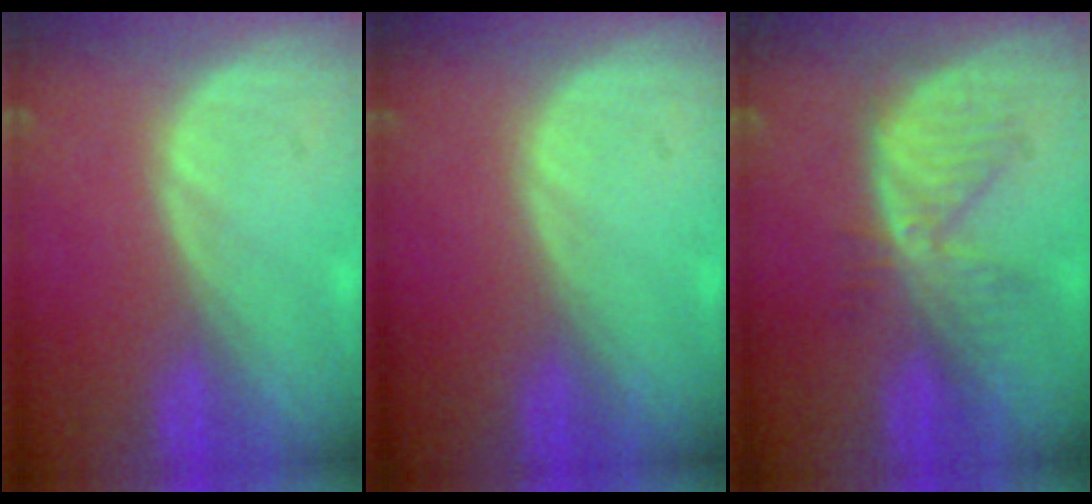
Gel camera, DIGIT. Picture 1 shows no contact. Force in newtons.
{"total": 0.0}
{"total": 6.5, "press": 6.2, "slide": 2.1}